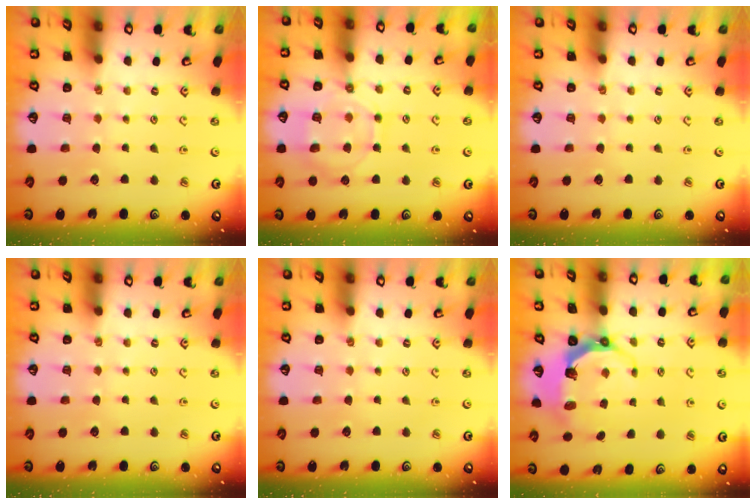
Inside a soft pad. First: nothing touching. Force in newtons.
{"total": 11.2, "press": 11.2, "slide": 1.1}
{"total": 0.0}
{"total": 0.0}
{"total": 0.0}
{"total": 6.0, "press": 4.6, "slide": 3.9}